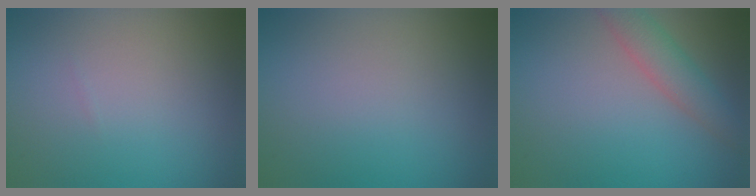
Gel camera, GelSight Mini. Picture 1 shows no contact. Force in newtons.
{"total": 0.0}
{"total": 3.5, "press": 3.5, "slide": 0.1}